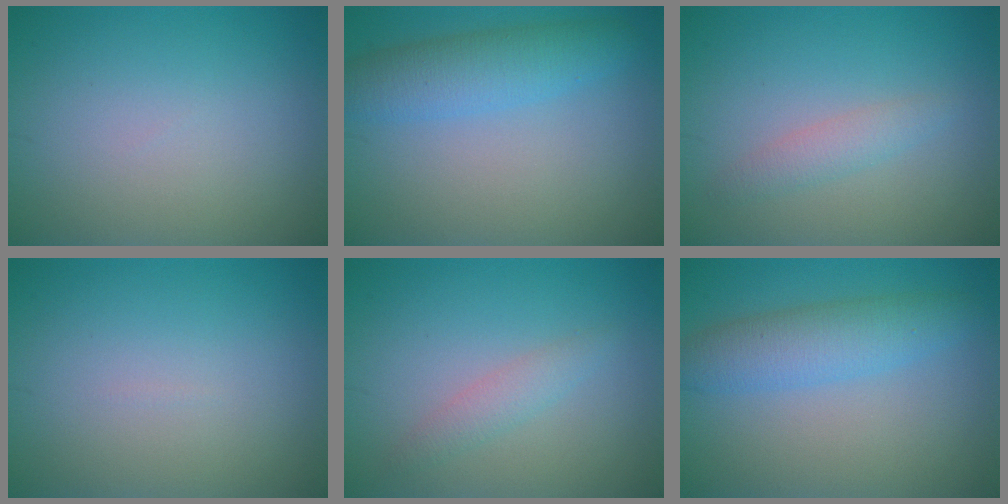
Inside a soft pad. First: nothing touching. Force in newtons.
{"total": 4.3, "press": 4.3, "slide": 0.1}
{"total": 1.7, "press": 1.7, "slide": 0.1}
{"total": 0.0}
{"total": 1.6, "press": 1.6, "slide": 0.1}
{"total": 4.2, "press": 4.2, "slide": 0.1}